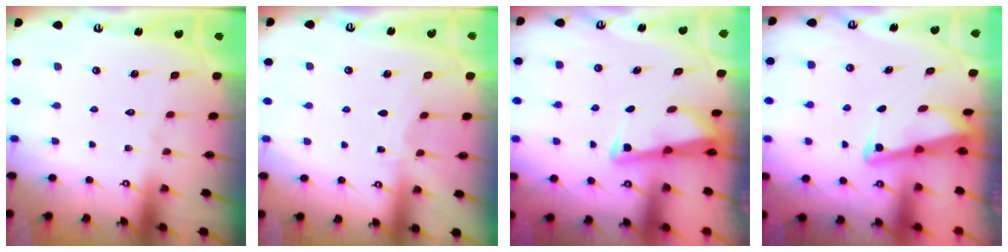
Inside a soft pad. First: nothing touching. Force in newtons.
{"total": 4.2, "press": 4.2, "slide": 0.6}
{"total": 2.7, "press": 2.7, "slide": 0.2}
{"total": 2.9, "press": 2.9, "slide": 0.4}